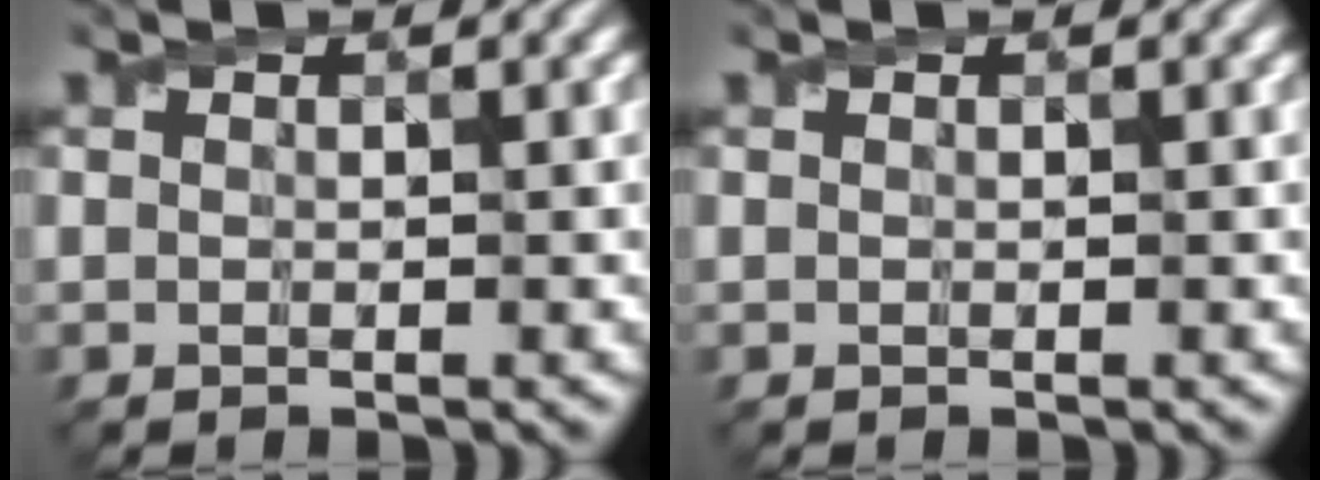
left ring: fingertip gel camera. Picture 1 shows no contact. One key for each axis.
{"total": 0.0}